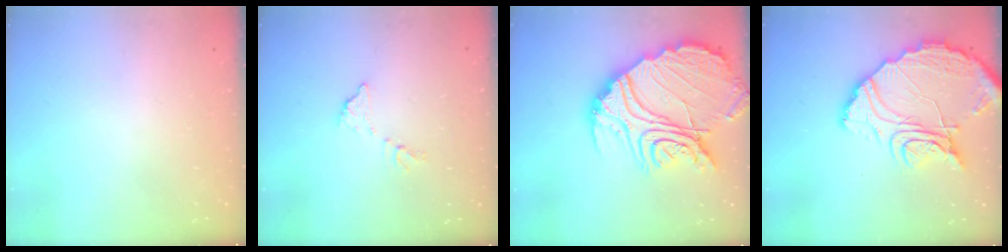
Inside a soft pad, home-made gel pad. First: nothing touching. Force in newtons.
{"total": 7.4, "press": 7.4, "slide": 0.4}
{"total": 27.7, "press": 27.6, "slide": 2.4}
{"total": 18.0, "press": 17.9, "slide": 1.6}